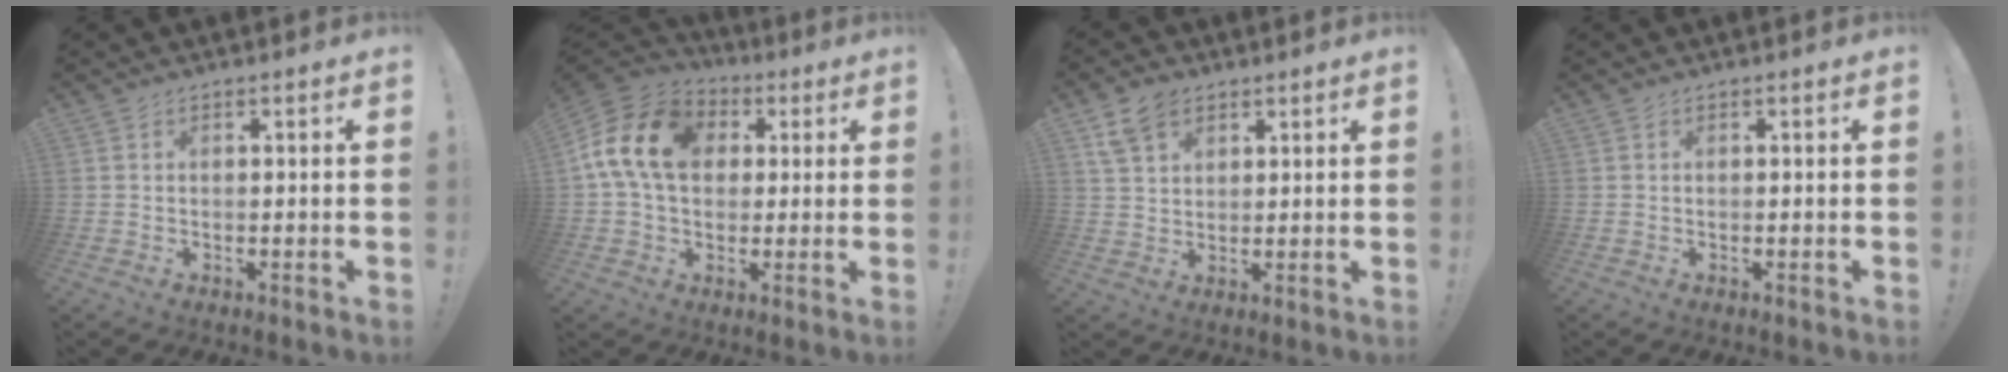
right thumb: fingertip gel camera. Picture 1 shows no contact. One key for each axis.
{"total": 16.8, "fx": 3.4, "fy": 12.4, "fz": 10.7, "tx": -0.192, "ty": 0.013, "tz": 0.064}
{"total": 8.0, "fx": 5.0, "fy": 5.2, "fz": 3.6, "tx": -0.060, "ty": -0.013, "tz": 0.098}
{"total": 0.0}